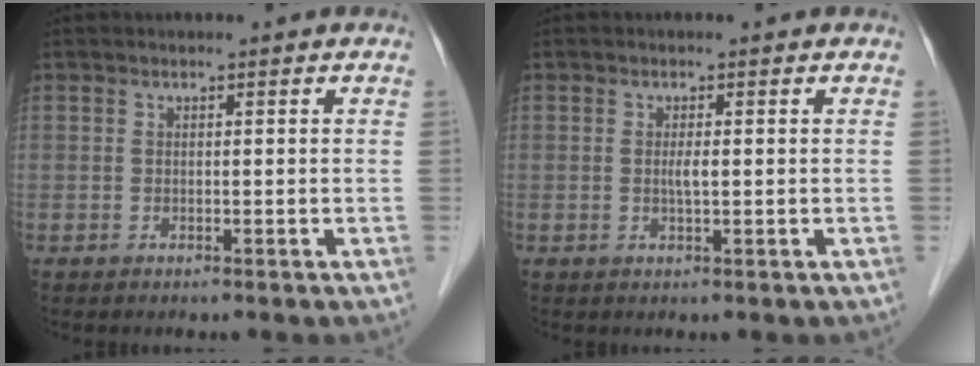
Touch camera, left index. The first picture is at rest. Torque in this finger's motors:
{"motor_torque": [0.29, 0.11, 0.06, 0.01]}